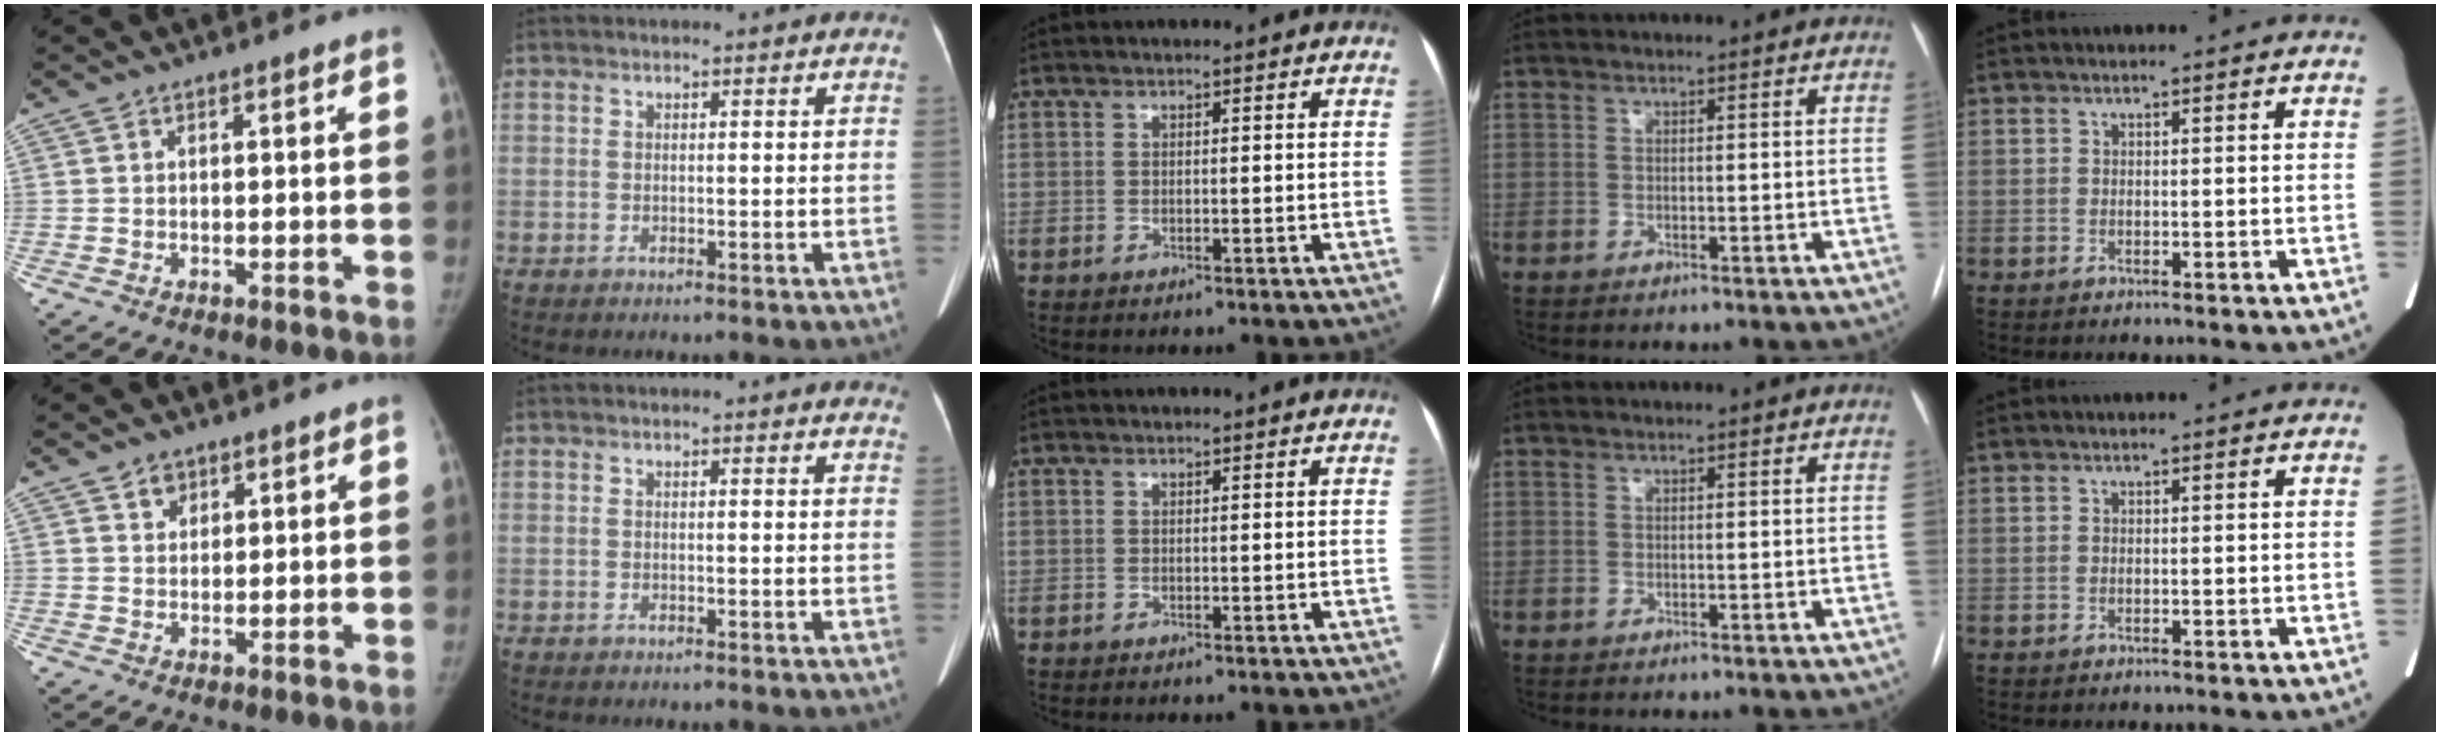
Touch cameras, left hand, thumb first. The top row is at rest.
{"thumb": {"total": 2.5, "force": [1.6, 1.8, 0.6], "torque": [0.005, -0.010, 0.026]}, "index": {"total": 3.4, "force": [3.2, 0.9, 0.6], "torque": [0.003, -0.009, 0.010]}}